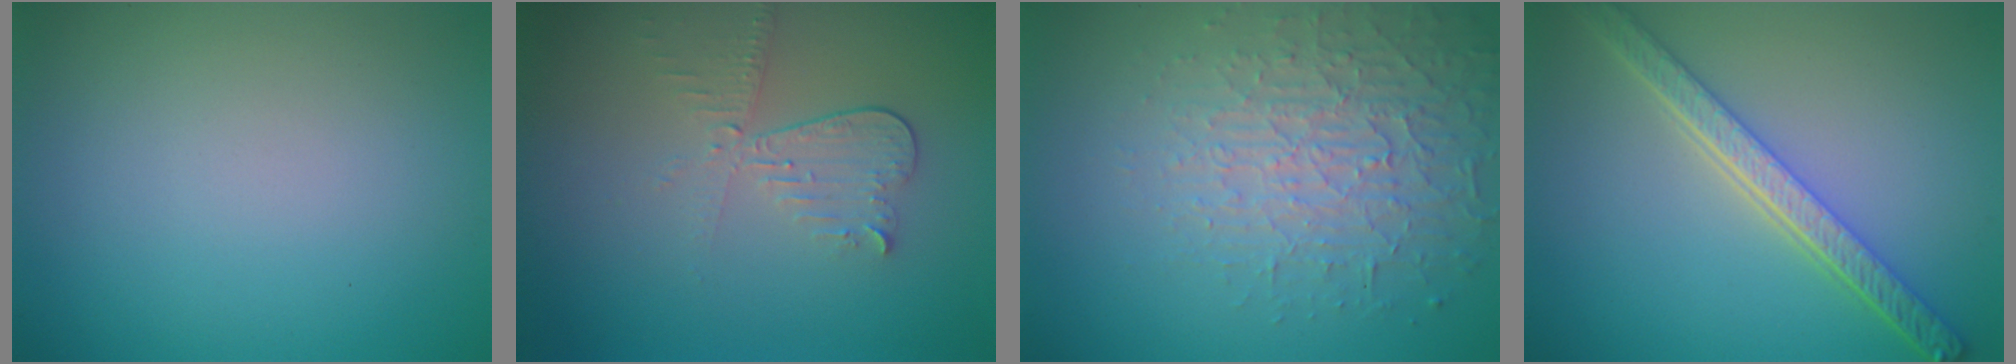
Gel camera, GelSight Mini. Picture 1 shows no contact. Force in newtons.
{"total": 3.0, "press": 2.7, "slide": 1.5}
{"total": 4.2, "press": 3.8, "slide": 1.7}
{"total": 5.1, "press": 4.0, "slide": 3.1}